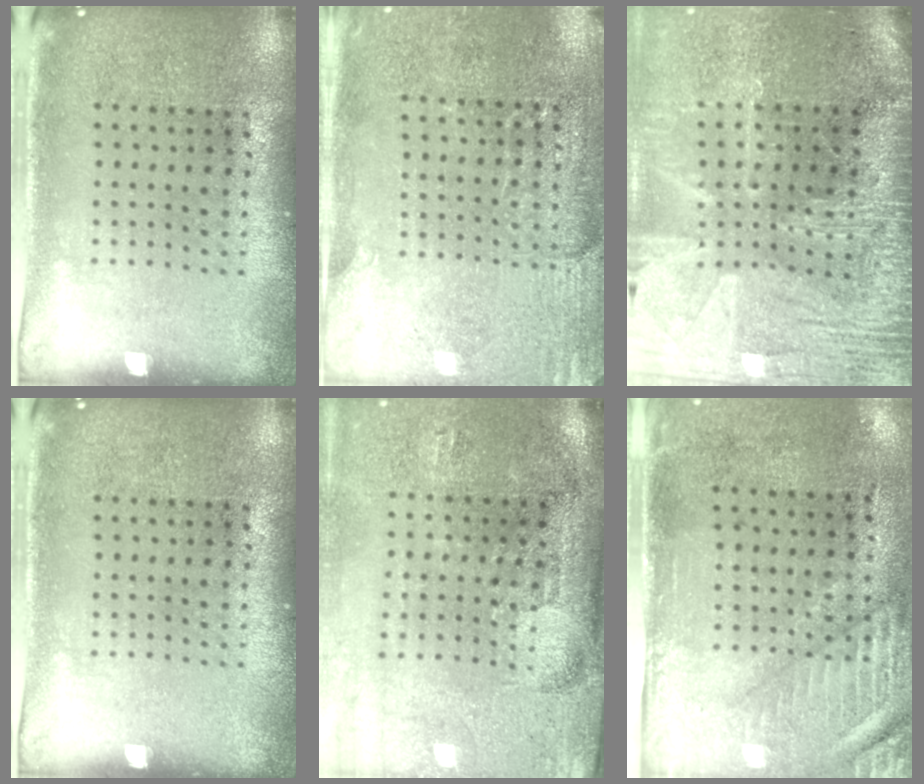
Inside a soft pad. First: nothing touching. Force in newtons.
{"total": 2.8, "press": 2.7, "slide": 0.8}
{"total": 3.6, "press": 3.3, "slide": 1.5}
{"total": 0.0}
{"total": 4.7, "press": 3.8, "slide": 2.7}
{"total": 2.8, "press": 2.4, "slide": 1.4}